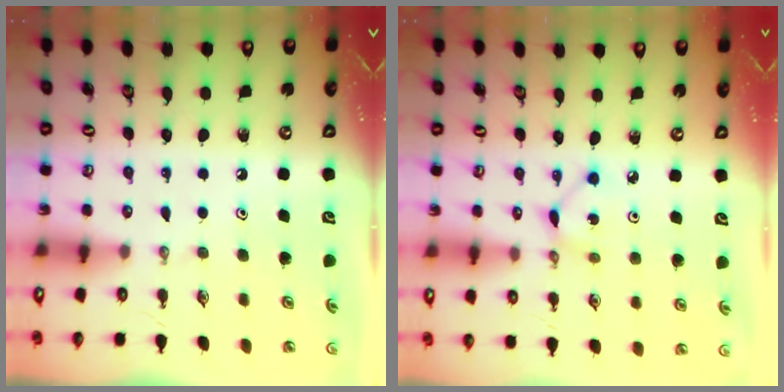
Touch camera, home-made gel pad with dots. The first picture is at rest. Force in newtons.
{"total": 1.7, "press": 1.7, "slide": 0.1}